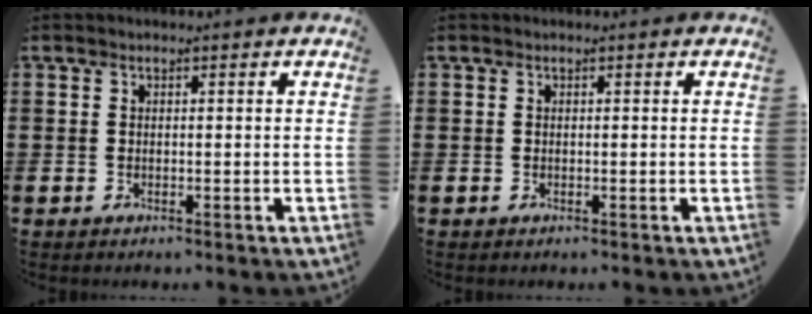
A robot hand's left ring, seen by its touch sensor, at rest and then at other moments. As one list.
[{"total": 0.0}]